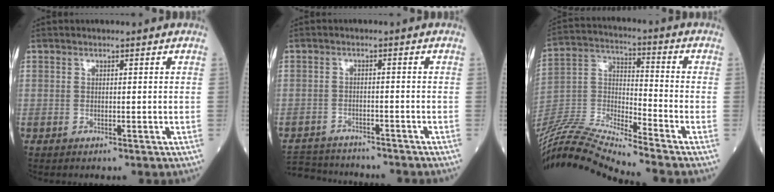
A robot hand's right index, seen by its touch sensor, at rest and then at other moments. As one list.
[{"total": 10.0, "force": [-9.6, 1.7, 2.3], "torque": [-0.047, 0.002, -0.143]}, {"total": 17.5, "force": [-16.4, -1.7, 5.8], "torque": [-0.116, 0.013, -0.308]}]